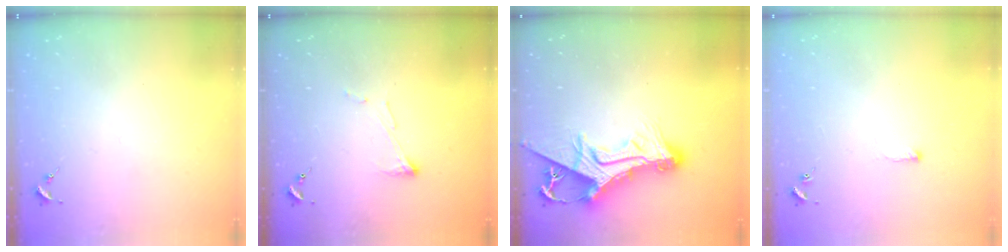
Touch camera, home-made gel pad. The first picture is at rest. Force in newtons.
{"total": 5.8, "press": 5.8, "slide": 0.3}
{"total": 17.0, "press": 16.9, "slide": 1.8}
{"total": 1.9, "press": 1.8, "slide": 0.3}